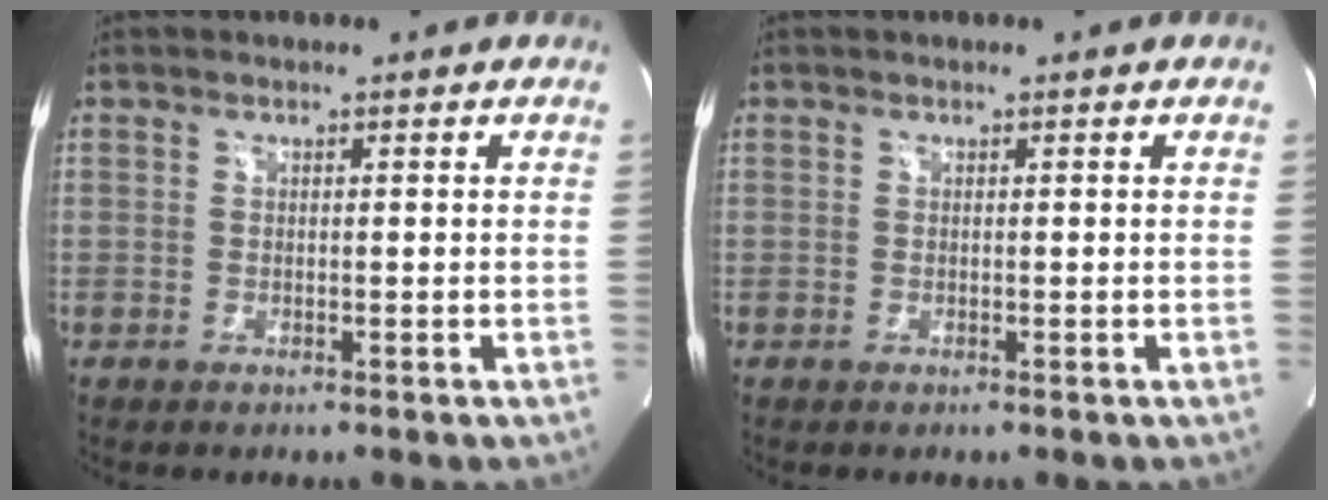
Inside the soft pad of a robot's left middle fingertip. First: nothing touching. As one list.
[{"total": 0.0}]